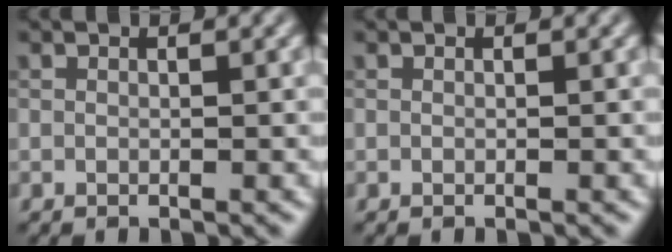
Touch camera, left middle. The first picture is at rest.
{"total": 0.0}